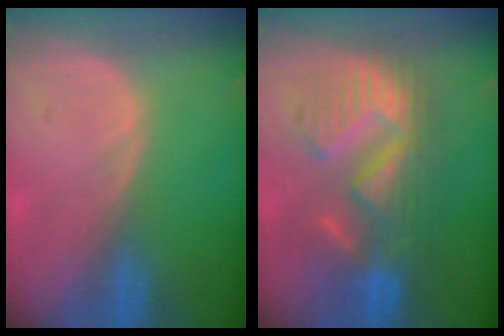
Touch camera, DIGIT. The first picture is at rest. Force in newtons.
{"total": 10.1, "press": 10.0, "slide": 0.6}